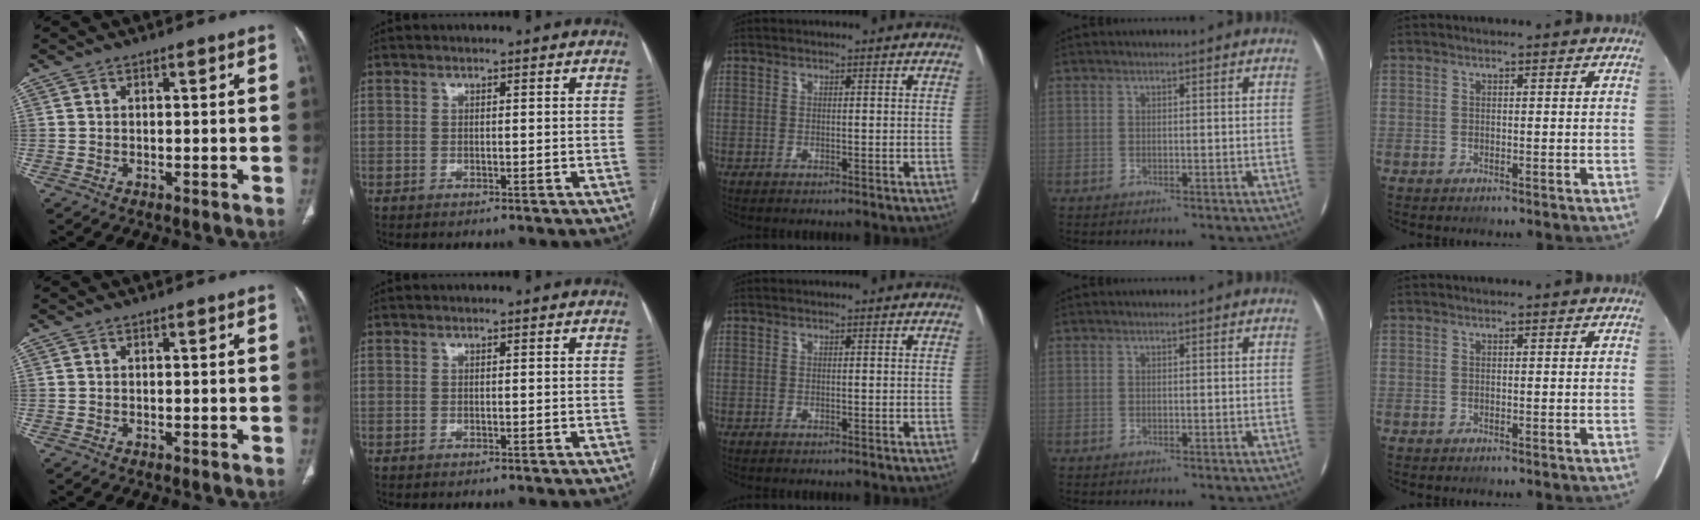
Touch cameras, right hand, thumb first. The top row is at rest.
{}